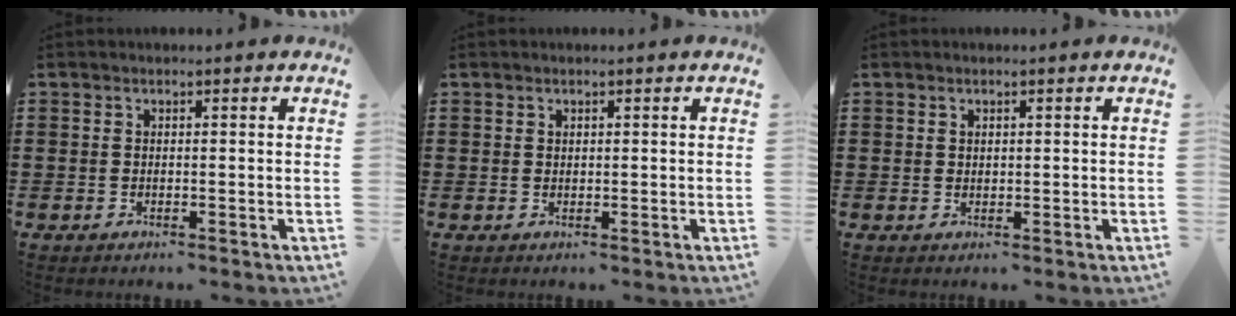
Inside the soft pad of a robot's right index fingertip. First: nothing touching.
{"total": 0.6, "force": [0.4, 0.5, 0.1], "torque": [-0.004, 0.001, 0.009]}
{"total": 0.9, "force": [0.6, 0.6, 0.2], "torque": [-0.006, 0.002, 0.012]}